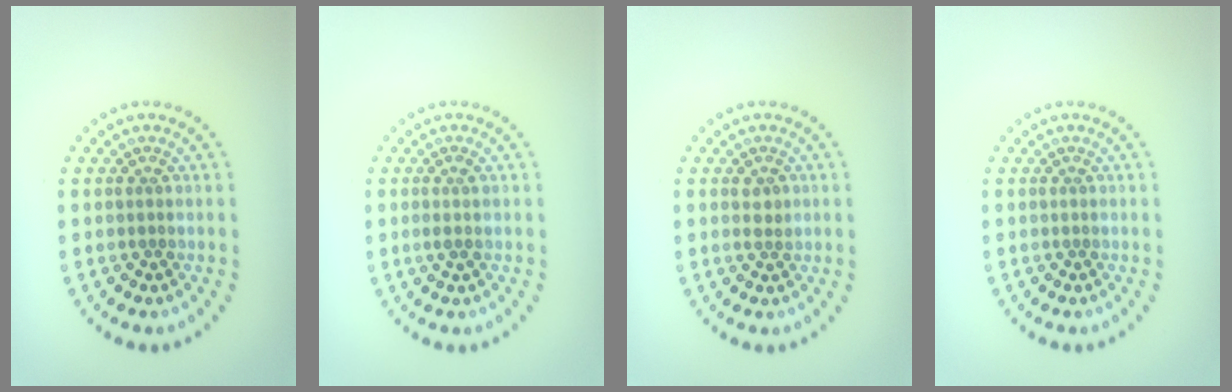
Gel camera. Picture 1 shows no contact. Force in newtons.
{"total": 1.0, "press": 0.9, "slide": 0.5}
{"total": 1.1, "press": 1.1, "slide": 0.2}
{"total": 0.0}